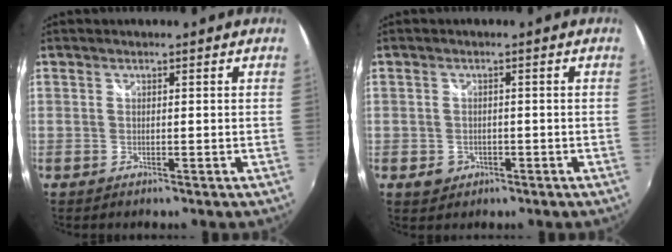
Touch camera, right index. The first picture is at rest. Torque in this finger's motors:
{"motor_torque": [0.09, 0.03, 0.02, 0.01]}